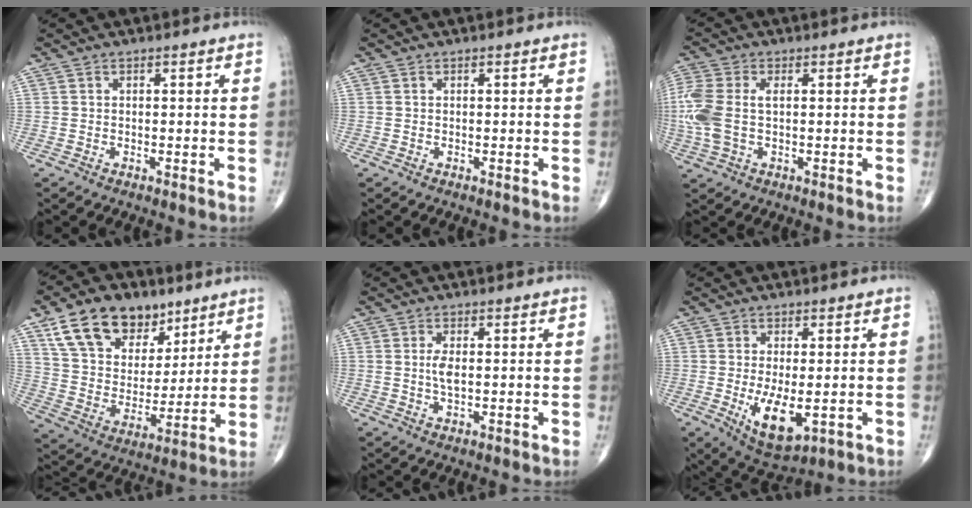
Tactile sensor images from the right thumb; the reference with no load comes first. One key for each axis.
{"total": 0.0}
{"total": 9.4, "fx": 0.3, "fy": 5.3, "fz": 7.7, "tx": -0.220, "ty": 0.014, "tz": 0.010}
{"total": 18.5, "fx": 11.0, "fy": 11.7, "fz": 9.3, "tx": -0.120, "ty": -0.033, "tz": 0.199}
{"total": 2.8, "fx": 0.2, "fy": 1.1, "fz": 2.5, "tx": -0.055, "ty": -0.004, "tz": 0.003}
{"total": 8.9, "fx": -1.8, "fy": 3.9, "fz": 7.8, "tx": -0.129, "ty": -0.022, "tz": -0.017}